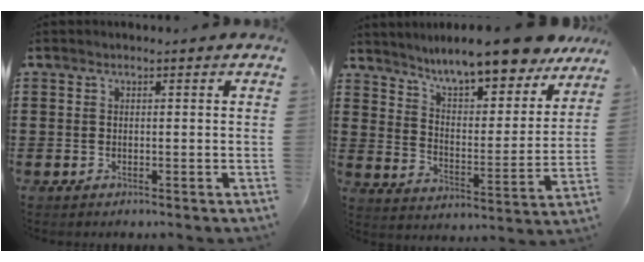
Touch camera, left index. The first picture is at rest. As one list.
[{"total": 10.0, "force": [9.1, -0.2, 4.0], "torque": [-0.096, -0.062, 0.154]}]